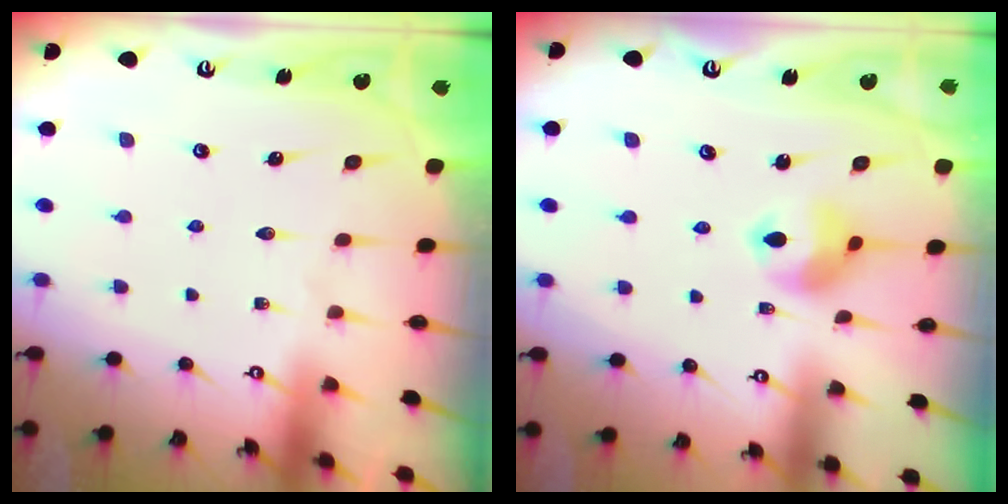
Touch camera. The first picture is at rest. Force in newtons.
{"total": 8.6, "press": 8.5, "slide": 0.8}